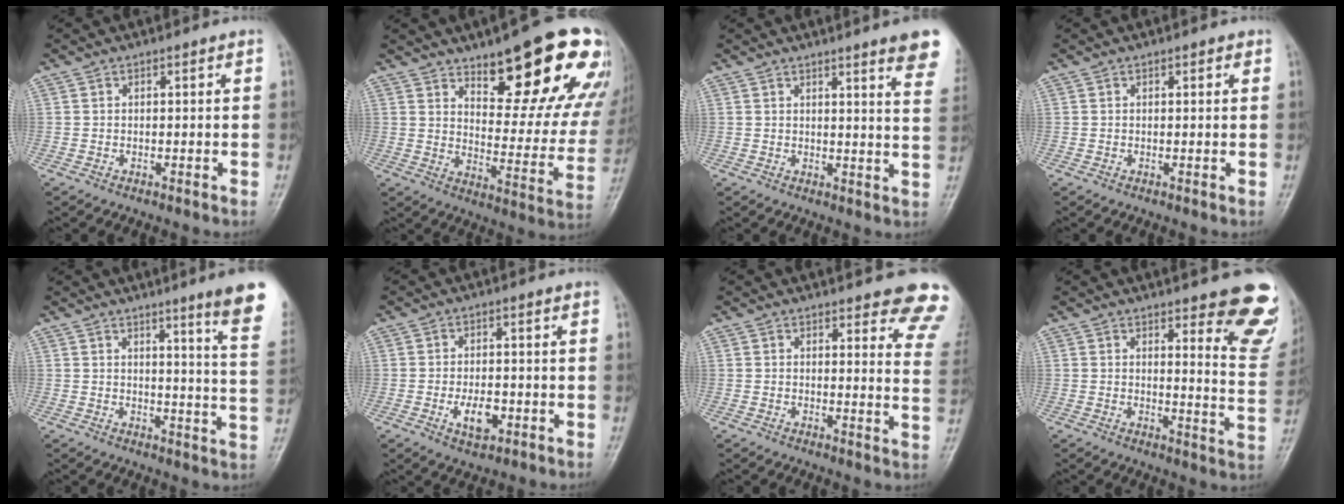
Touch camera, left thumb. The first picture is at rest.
{"total": 22.5, "force": [14.2, 7.3, 15.9], "torque": [-0.160, -0.080, 0.198]}
{"total": 11.0, "force": [7.8, 1.1, 7.6], "torque": [-0.070, -0.033, 0.074]}
{"total": 0.9, "force": [0.5, 0.4, 0.6], "torque": [-0.007, -0.001, 0.004]}
{"total": 12.7, "force": [8.3, 0.0, 9.6], "torque": [-0.111, -0.051, 0.089]}
{"total": 5.1, "force": [-1.6, 2.8, 4.0], "torque": [-0.062, 0.001, -0.022]}
{"total": 12.6, "force": [10.7, 3.2, 5.8], "torque": [-0.021, -0.062, 0.095]}
{"total": 14.3, "force": [8.9, 3.9, 10.5], "torque": [-0.079, -0.059, 0.097]}